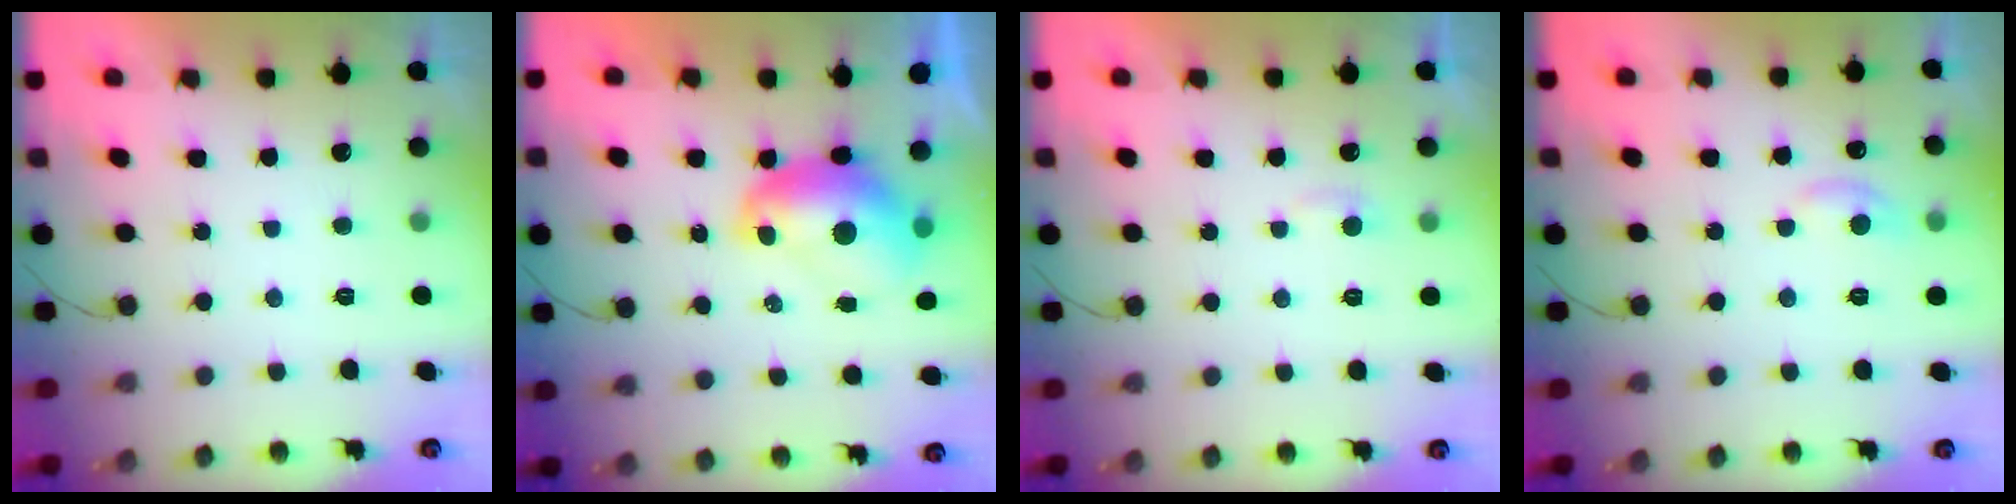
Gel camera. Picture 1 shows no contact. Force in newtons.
{"total": 10.4, "press": 10.3, "slide": 1.0}
{"total": 2.7, "press": 2.7, "slide": 0.2}
{"total": 5.7, "press": 5.7, "slide": 0.8}